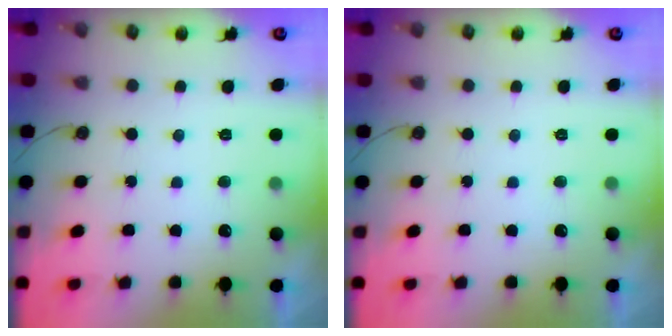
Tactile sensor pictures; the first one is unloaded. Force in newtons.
{"total": 0.0}